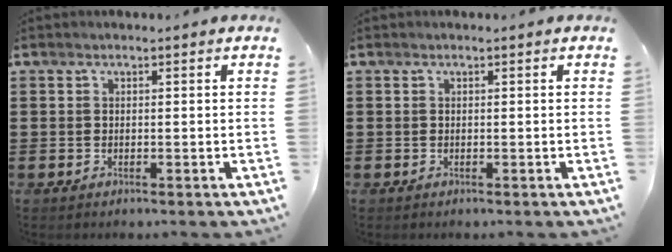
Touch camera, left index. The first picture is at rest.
{"total": 0.0}